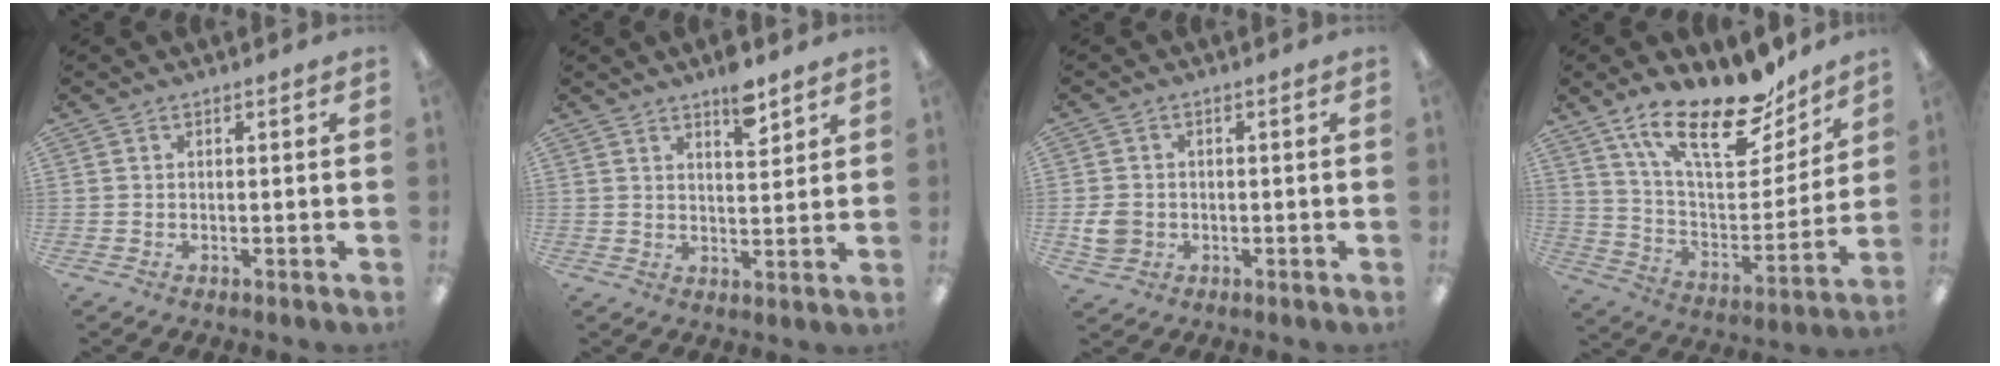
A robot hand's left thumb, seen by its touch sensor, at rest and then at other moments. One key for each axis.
{"total": 6.7, "fx": 5.0, "fy": 2.3, "fz": 3.8, "tx": -0.046, "ty": -0.031, "tz": 0.082}
{"total": 4.6, "fx": -0.3, "fy": 4.0, "fz": 2.3, "tx": -0.045, "ty": 0.001, "tz": -0.007}
{"total": 23.6, "fx": 16.6, "fy": 8.9, "fz": 14.1, "tx": -0.226, "ty": -0.105, "tz": 0.286}